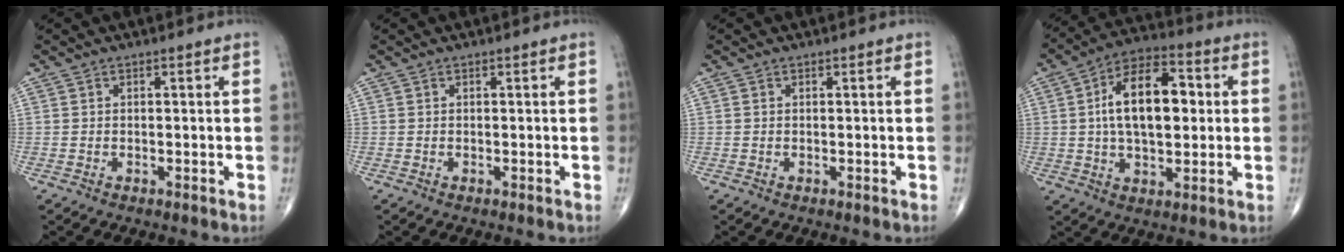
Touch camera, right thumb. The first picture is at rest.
{"total": 0.0}
{"total": 0.0}
{"total": 15.6, "force": [1.7, 8.3, 13.1], "torque": [-0.202, 0.018, 0.023]}